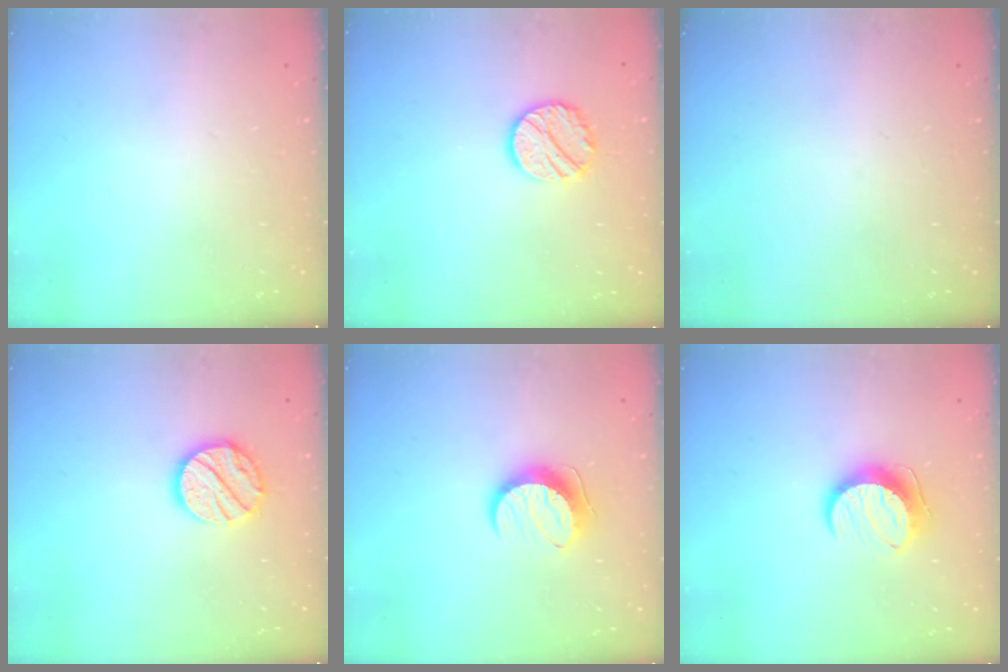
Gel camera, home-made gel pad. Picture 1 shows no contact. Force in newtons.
{"total": 11.0, "press": 11.0, "slide": 0.5}
{"total": 0.0}
{"total": 11.9, "press": 11.9, "slide": 1.0}
{"total": 9.4, "press": 9.4, "slide": 0.1}
{"total": 10.1, "press": 10.0, "slide": 0.5}